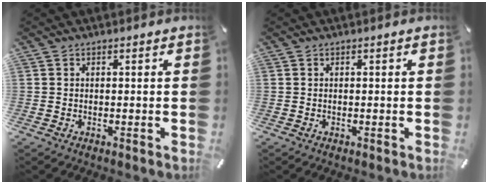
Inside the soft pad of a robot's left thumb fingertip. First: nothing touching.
{"total": 0.0}